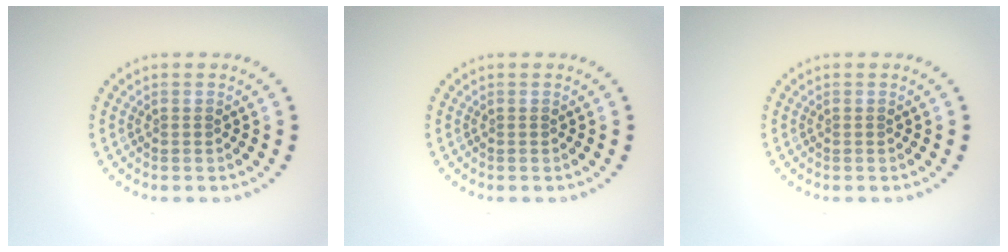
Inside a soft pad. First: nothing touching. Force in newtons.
{"total": 0.0}
{"total": 0.0}